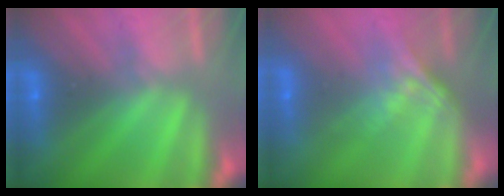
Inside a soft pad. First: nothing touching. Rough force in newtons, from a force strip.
{"total": 1.6}